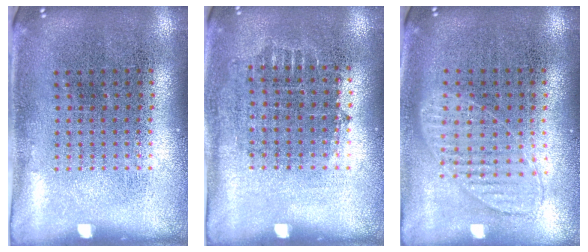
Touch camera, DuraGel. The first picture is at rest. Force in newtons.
{"total": 0.7, "press": 0.7, "slide": 0.3}
{"total": 0.9, "press": 0.9, "slide": 0.2}